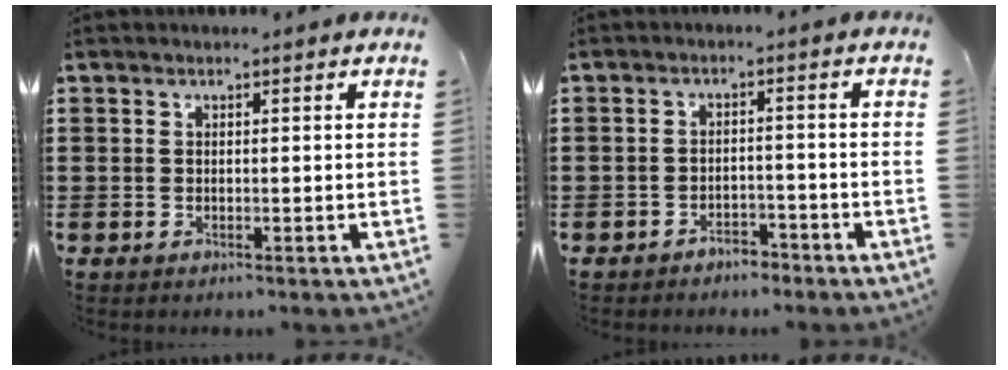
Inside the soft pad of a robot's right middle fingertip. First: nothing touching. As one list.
[{"total": 2.7, "force": [-2.6, 0.5, 0.2], "torque": [-0.011, 0.003, -0.056]}]